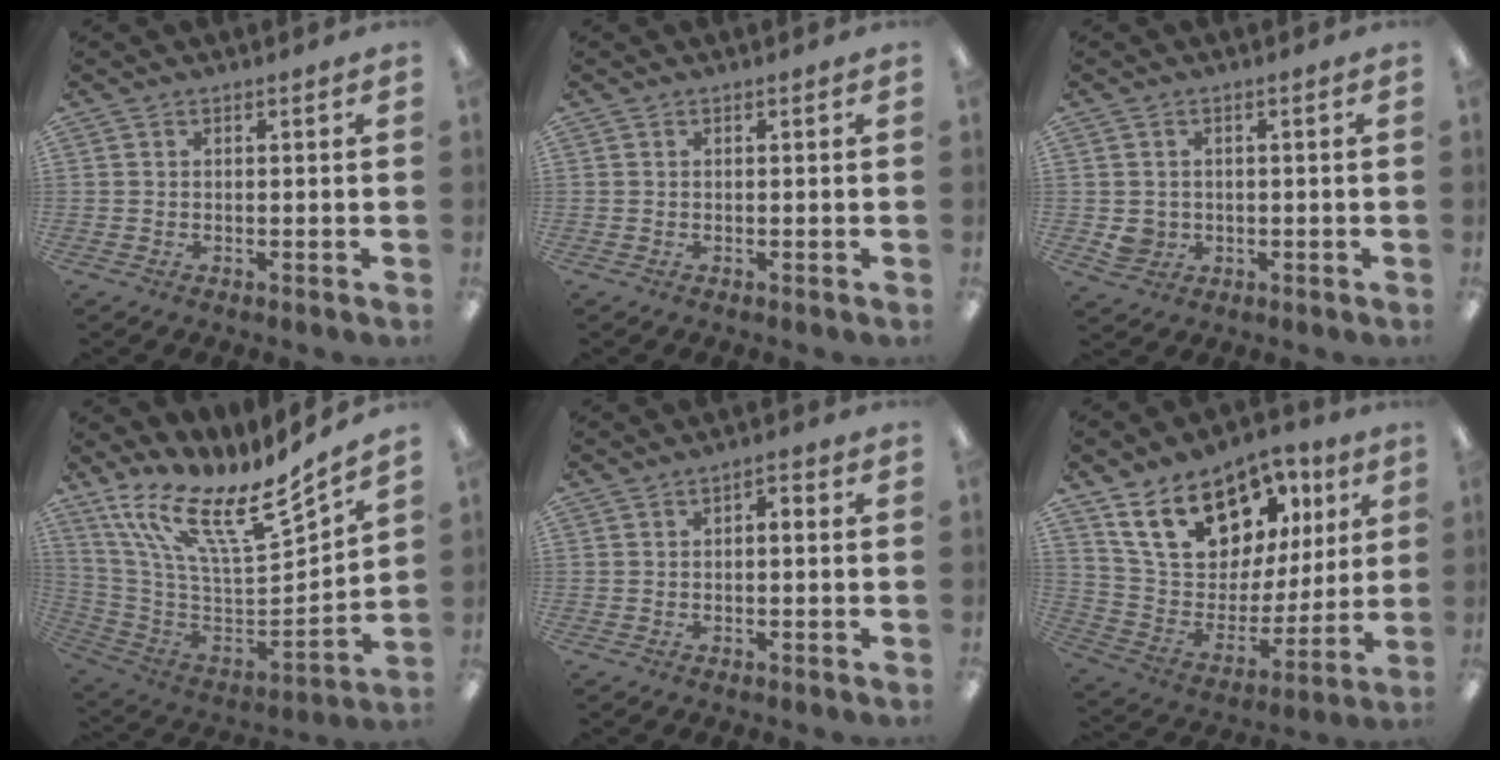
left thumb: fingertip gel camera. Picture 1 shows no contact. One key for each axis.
{"total": 0.0}
{"total": 3.7, "fx": -0.3, "fy": 3.5, "fz": 1.1, "tx": -0.014, "ty": 0.006, "tz": -0.006}
{"total": 18.4, "fx": 12.0, "fy": 5.4, "fz": 12.9, "tx": -0.210, "ty": -0.091, "tz": 0.204}
{"total": 1.9, "fx": -0.6, "fy": 1.2, "fz": 1.4, "tx": -0.025, "ty": 0.007, "tz": -0.012}
{"total": 20.8, "fx": 12.9, "fy": 12.4, "fz": 10.8, "tx": -0.187, "ty": -0.062, "tz": 0.234}